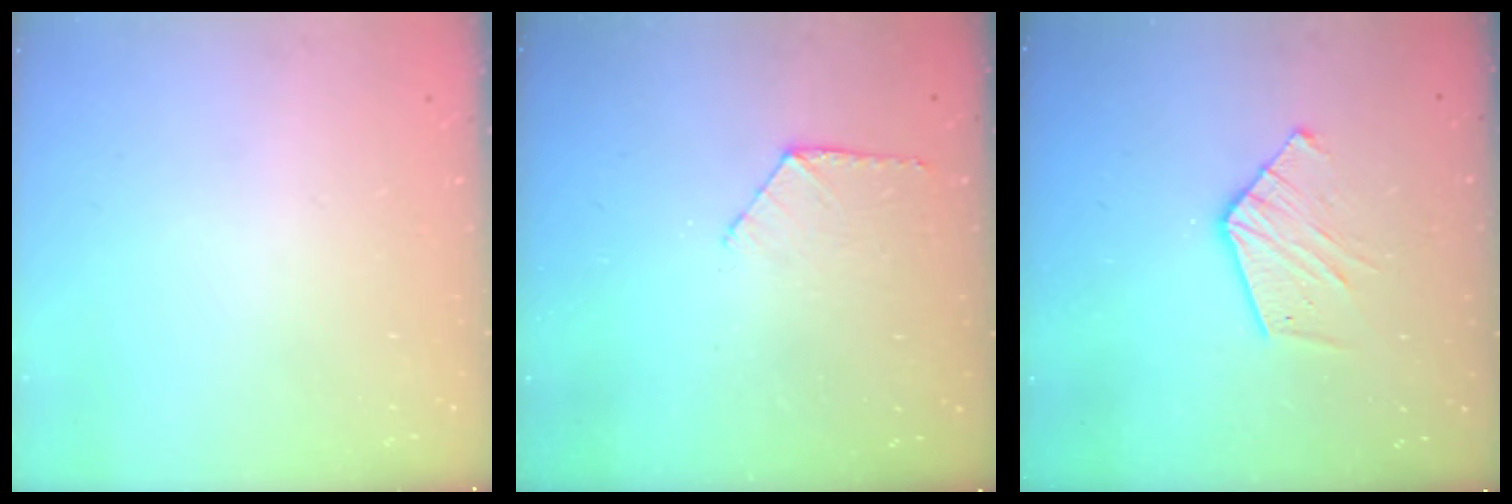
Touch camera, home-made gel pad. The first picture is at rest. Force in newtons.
{"total": 6.1, "press": 6.1, "slide": 0.6}
{"total": 9.8, "press": 9.7, "slide": 0.8}